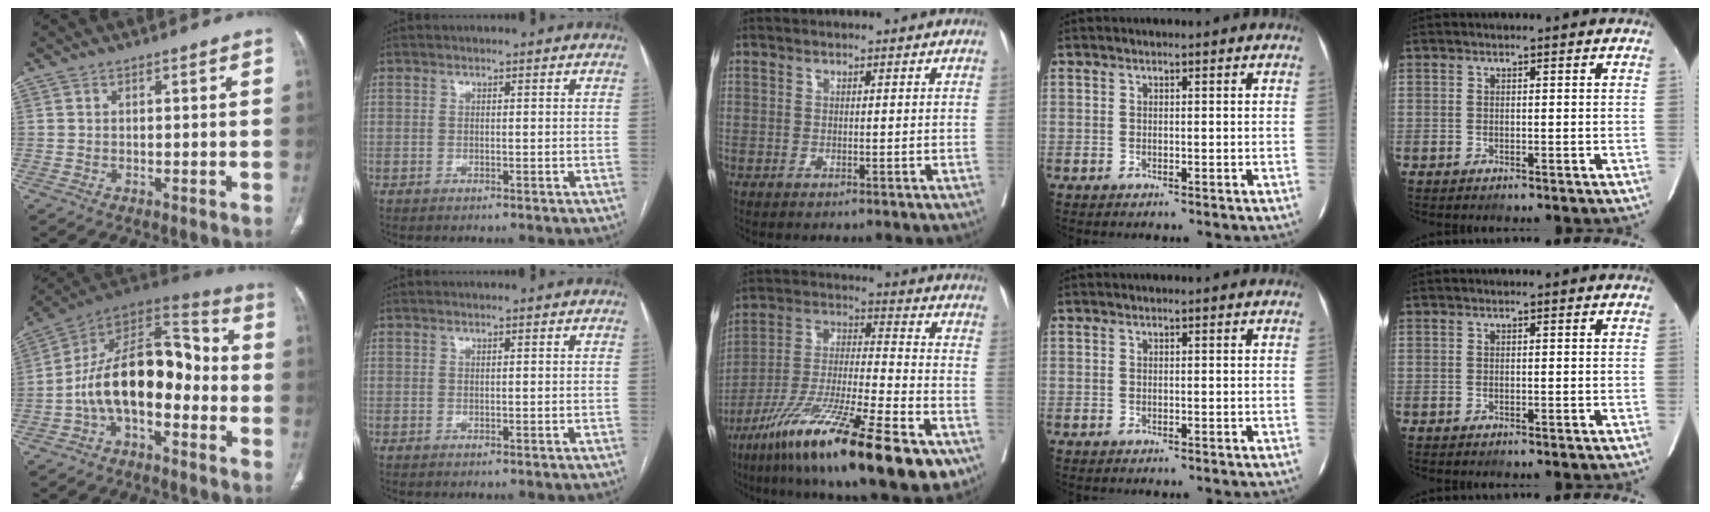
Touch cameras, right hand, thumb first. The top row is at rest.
{"thumb": {"total": 18.3, "force": [-3.8, 10.2, 14.7], "torque": [-0.216, 0.080, -0.074]}, "middle": {"total": 25.0, "force": [-14.4, 3.4, 20.2], "torque": [-0.319, -0.043, -0.246]}}